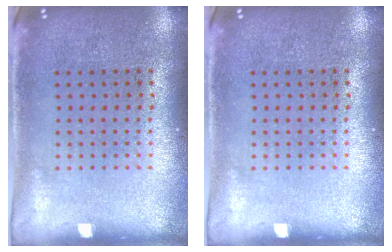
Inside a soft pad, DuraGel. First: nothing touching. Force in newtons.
{"total": 0.0}